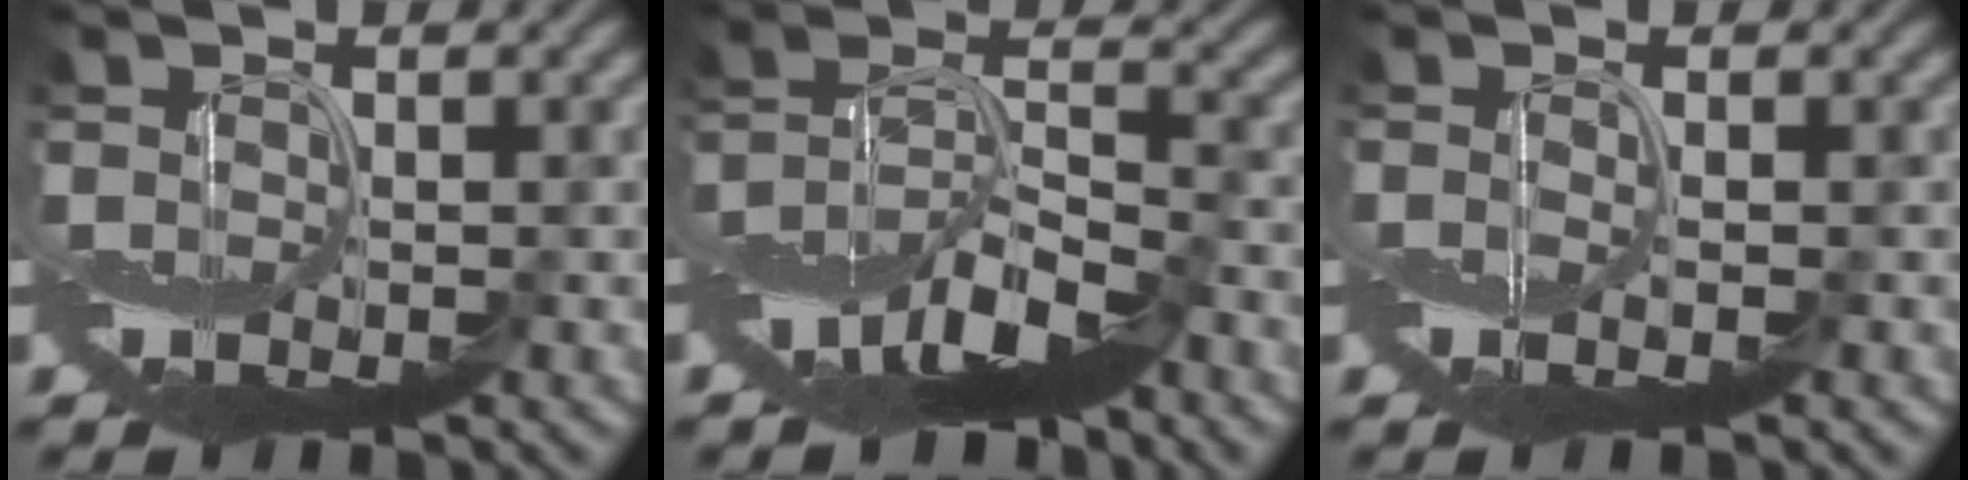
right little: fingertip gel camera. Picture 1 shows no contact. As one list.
[{"total": 8.5, "force": [-5.7, 2.9, 5.6], "torque": [-0.096, 0.001, -0.114]}, {"total": 1.0, "force": [-0.3, -0.5, 0.8], "torque": [-0.016, -0.002, -0.006]}]